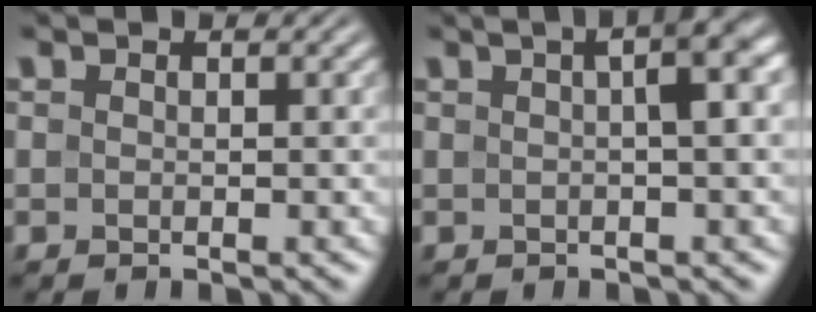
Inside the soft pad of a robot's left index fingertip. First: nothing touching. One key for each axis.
{"total": 4.2, "fx": 0.7, "fy": 0.8, "fz": 4.1, "tx": -0.052, "ty": 0.021, "tz": 0.004}